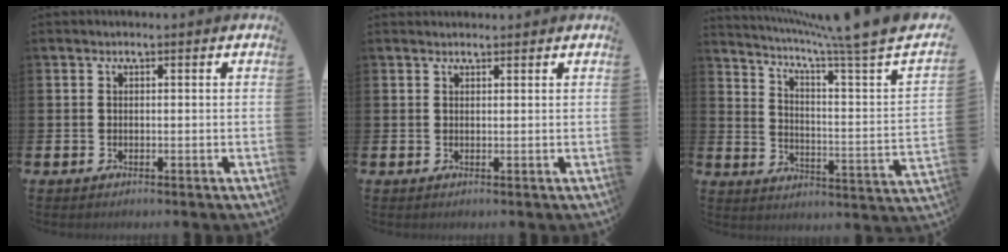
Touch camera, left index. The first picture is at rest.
{"total": 1.0, "force": [1.0, 0.2, 0.0], "torque": [0.012, -0.002, 0.016]}
{"total": 6.4, "force": [5.5, -0.6, 3.2], "torque": [-0.069, -0.063, 0.080]}